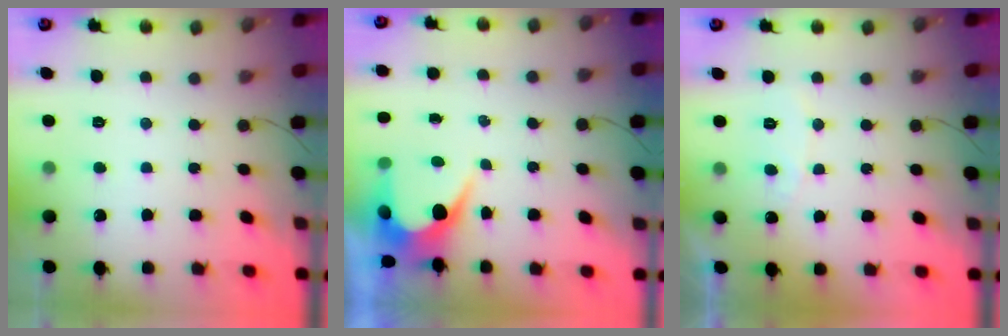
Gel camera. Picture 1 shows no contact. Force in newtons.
{"total": 5.3, "press": 5.3, "slide": 0.3}
{"total": 4.5, "press": 4.4, "slide": 0.3}